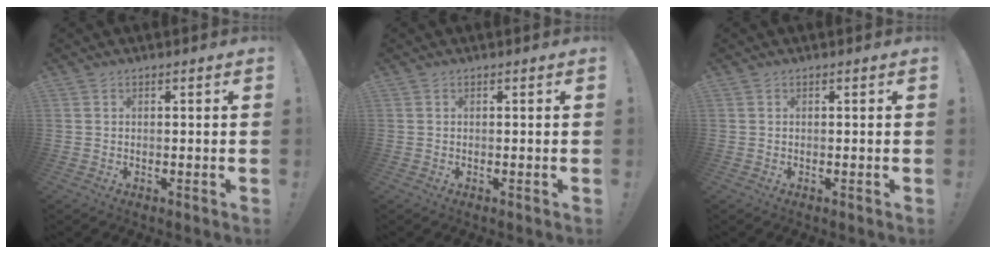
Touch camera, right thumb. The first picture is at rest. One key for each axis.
{"total": 0.0}
{"total": 0.0}